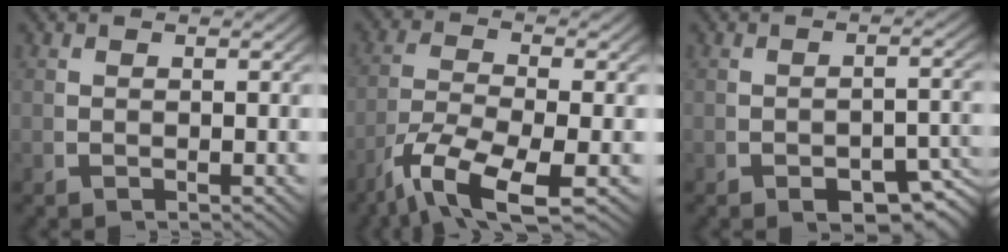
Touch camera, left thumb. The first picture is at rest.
{"total": 8.1, "force": [-3.2, 3.7, 6.4], "torque": [-0.145, -0.035, -0.032]}
{"total": 4.3, "force": [-2.3, 2.0, 3.0], "torque": [-0.044, -0.017, -0.028]}